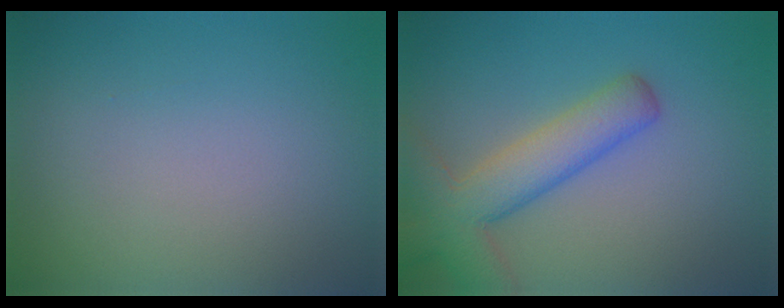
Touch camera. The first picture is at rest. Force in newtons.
{"total": 6.1, "press": 6.1, "slide": 0.4}